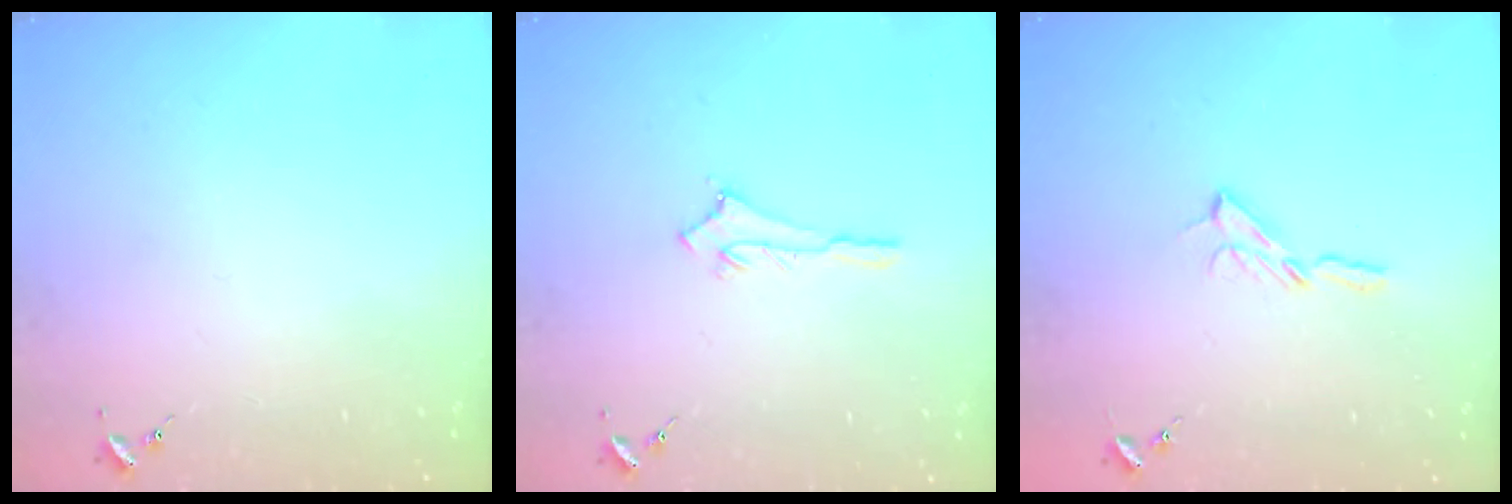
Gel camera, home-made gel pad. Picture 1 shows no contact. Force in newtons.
{"total": 2.8, "press": 2.8, "slide": 0.2}
{"total": 3.7, "press": 3.7, "slide": 0.3}